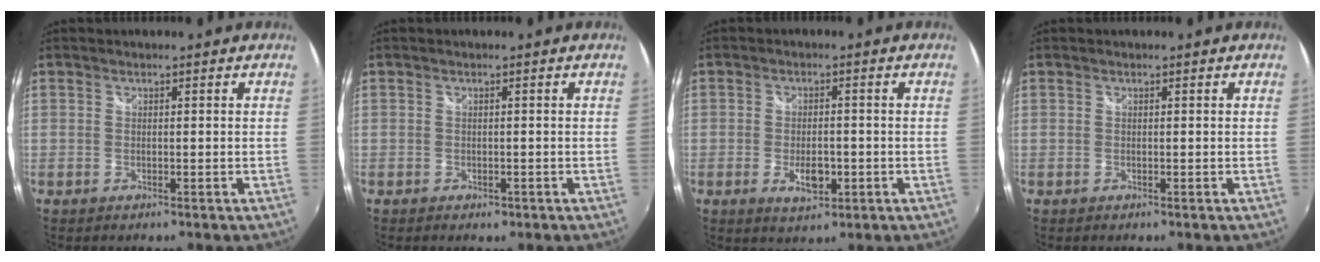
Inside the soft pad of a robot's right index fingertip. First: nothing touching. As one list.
[{"total": 1.3, "force": [-0.6, 1.1, 0.3], "torque": [-0.005, -0.002, -0.006]}, {"total": 5.3, "force": [-1.7, 2.8, 4.2], "torque": [-0.081, -0.008, -0.025]}, {"total": 0.0}]